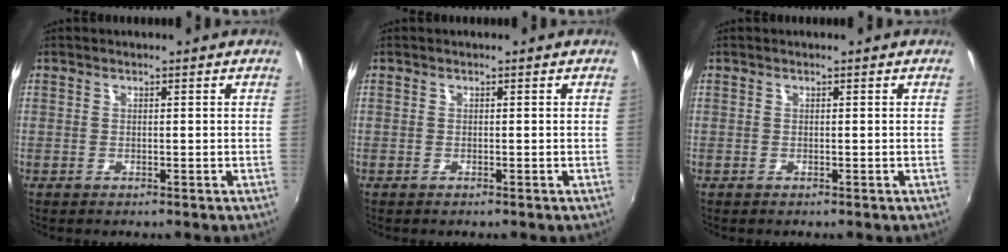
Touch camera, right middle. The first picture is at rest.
{"total": 0.0}
{"total": 0.0}